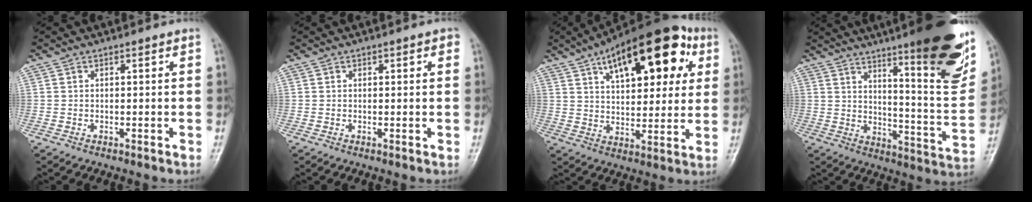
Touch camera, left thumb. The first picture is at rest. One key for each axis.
{"total": 1.5, "fx": 0.5, "fy": 0.7, "fz": 1.2, "tx": -0.009, "ty": 0.002, "tz": 0.005}
{"total": 23.0, "fx": 9.6, "fy": 10.8, "fz": 17.9, "tx": -0.234, "ty": 0.004, "tz": 0.143}
{"total": 24.1, "fx": 14.6, "fy": 4.0, "fz": 18.8, "tx": -0.231, "ty": -0.074, "tz": 0.209}